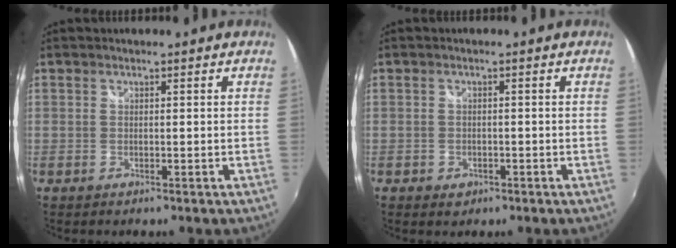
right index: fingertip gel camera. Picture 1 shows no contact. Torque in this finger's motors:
{"motor_torque": [0.23, -0.22, 0.06, 0.00]}